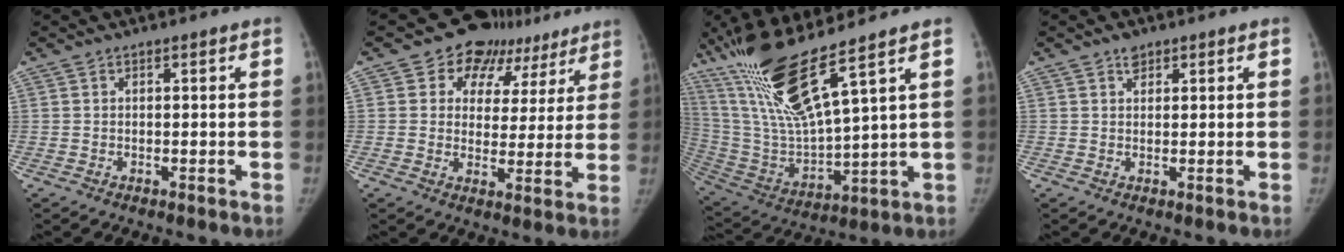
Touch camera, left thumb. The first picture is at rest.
{"total": 13.8, "force": [9.4, 9.5, 3.3], "torque": [0.002, -0.032, 0.111]}
{"total": 18.7, "force": [11.4, 1.8, 14.7], "torque": [-0.295, -0.058, 0.228]}
{"total": 1.8, "force": [1.3, 1.1, 0.5], "torque": [0.000, -0.006, 0.021]}